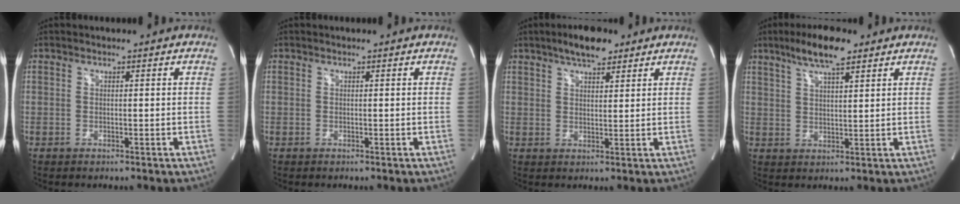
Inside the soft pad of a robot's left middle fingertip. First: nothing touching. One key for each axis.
{"total": 0.0}
{"total": 6.4, "fx": 4.6, "fy": 2.1, "fz": 3.9, "tx": -0.069, "ty": 0.010, "tz": 0.077}
{"total": 7.9, "fx": 5.5, "fy": 1.4, "fz": 5.6, "tx": -0.108, "ty": 0.012, "tz": 0.095}